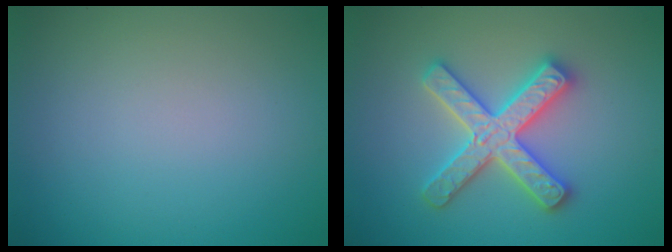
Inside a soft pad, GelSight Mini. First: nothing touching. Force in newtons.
{"total": 4.9, "press": 4.9, "slide": 0.8}